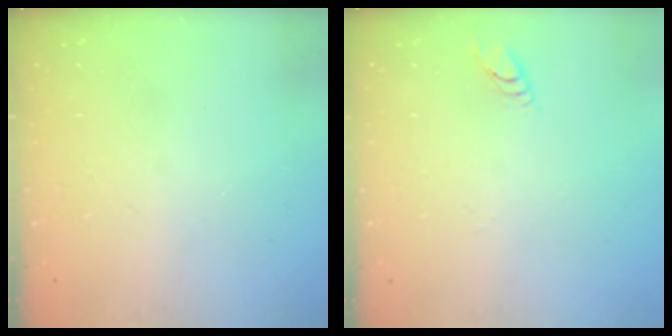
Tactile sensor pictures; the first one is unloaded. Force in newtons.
{"total": 2.8, "press": 2.8, "slide": 0.2}